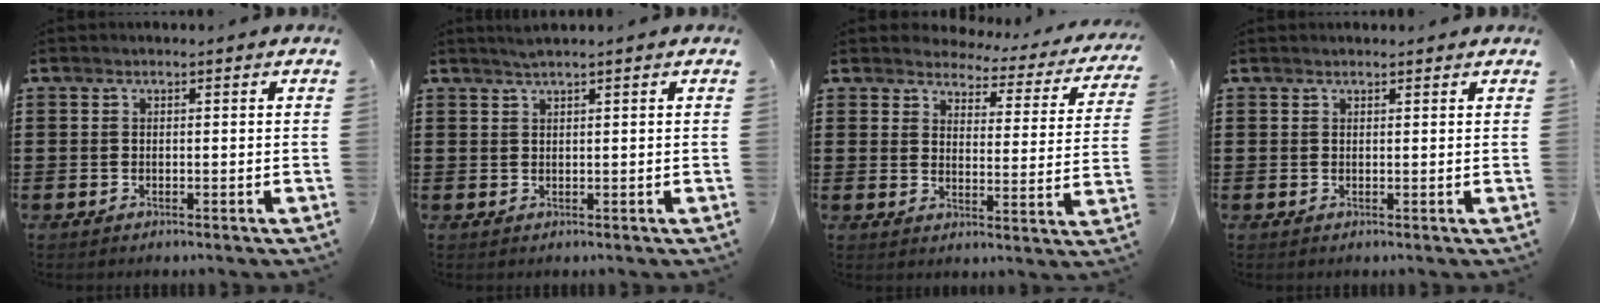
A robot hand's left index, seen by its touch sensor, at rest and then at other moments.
{"total": 1.2, "force": [1.1, -0.2, 0.6], "torque": [-0.012, 0.000, 0.020]}
{"total": 3.4, "force": [3.3, 0.5, 0.3], "torque": [-0.028, -0.026, 0.053]}
{"total": 0.8, "force": [0.7, 0.2, 0.1], "torque": [-0.004, 0.001, 0.014]}